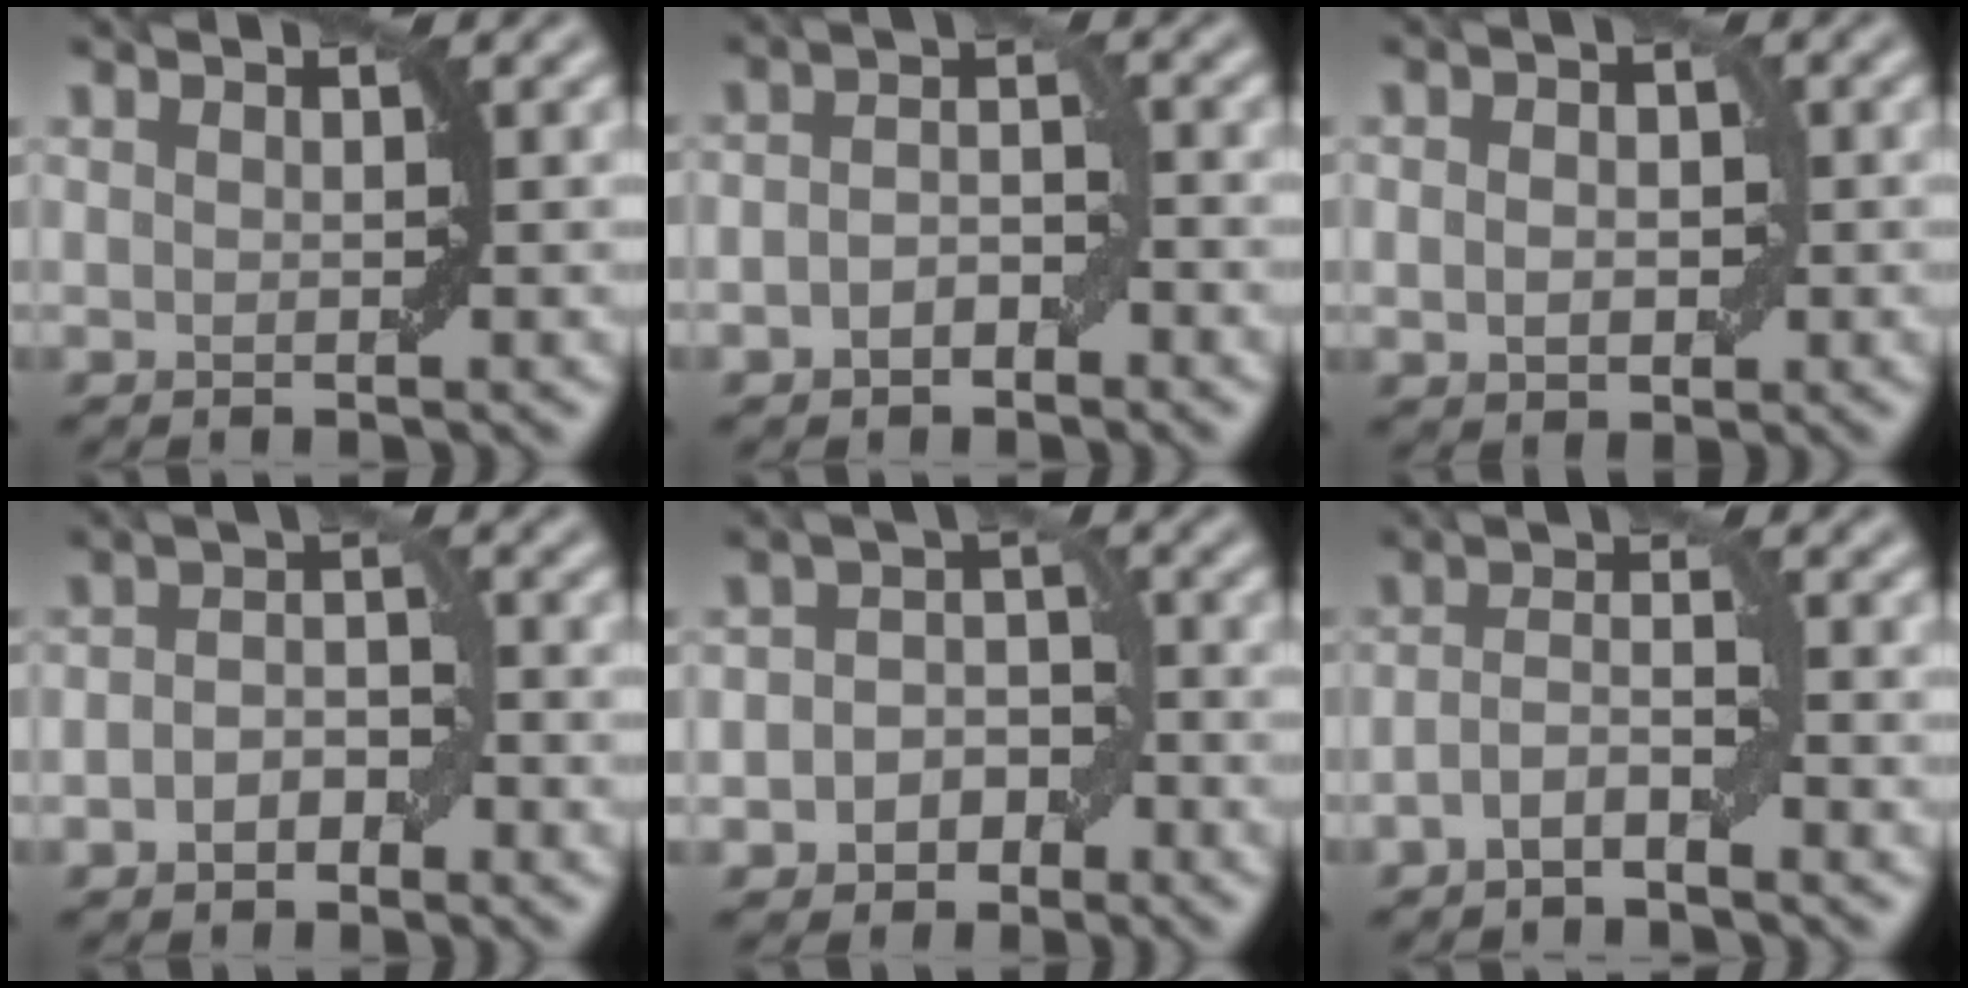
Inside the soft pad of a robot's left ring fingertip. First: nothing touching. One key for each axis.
{"total": 2.8, "fx": -1.1, "fy": 1.7, "fz": 2.0, "tx": -0.034, "ty": 0.008, "tz": -0.022}
{"total": 2.8, "fx": 0.0, "fy": 2.0, "fz": 1.9, "tx": -0.023, "ty": 0.009, "tz": -0.007}
{"total": 3.2, "fx": -1.1, "fy": 2.0, "fz": 2.3, "tx": -0.038, "ty": 0.007, "tz": -0.022}
{"total": 4.0, "fx": -1.7, "fy": 3.1, "fz": 1.8, "tx": 0.003, "ty": 0.006, "tz": -0.037}
{"total": 2.7, "fx": -1.4, "fy": 0.9, "fz": 2.1, "tx": -0.045, "ty": 0.009, "tz": -0.034}